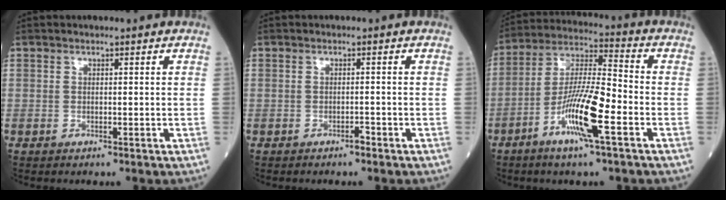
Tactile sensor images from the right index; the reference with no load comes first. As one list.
[{"total": 0.9, "force": [-0.6, 0.1, 0.5], "torque": [-0.009, 0.001, -0.011]}, {"total": 12.5, "force": [-5.1, 1.1, 11.4], "torque": [-0.221, -0.005, -0.099]}]